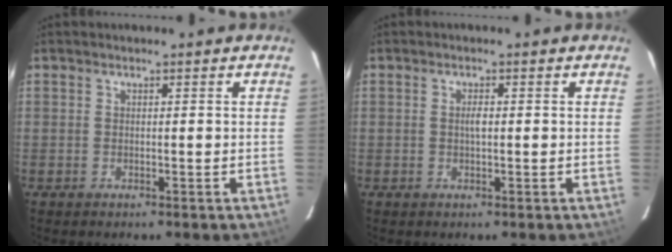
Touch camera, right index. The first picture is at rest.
{"total": 1.4, "force": [0.0, 0.5, 1.3], "torque": [-0.025, 0.002, -0.001]}